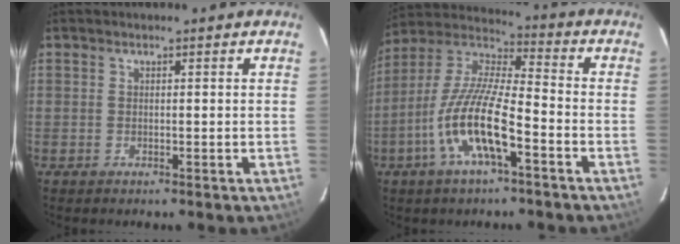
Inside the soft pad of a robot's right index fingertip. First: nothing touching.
{"total": 14.4, "force": [-6.2, 3.2, 12.6], "torque": [-0.256, -0.008, -0.124]}